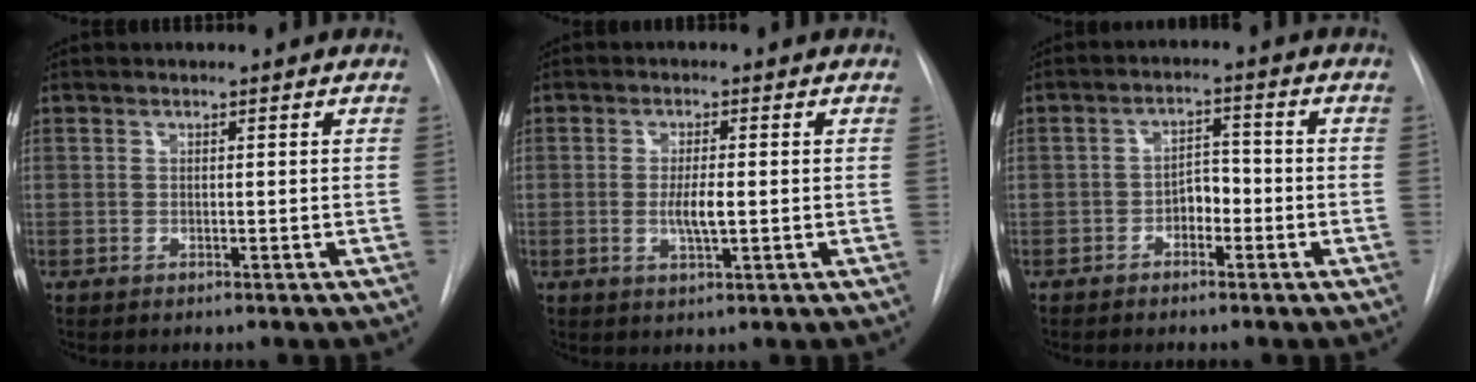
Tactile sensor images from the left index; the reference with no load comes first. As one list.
[{"total": 3.4, "force": [-1.2, 0.5, 3.2], "torque": [-0.062, -0.011, -0.017]}, {"total": 3.7, "force": [-2.4, 1.9, 2.1], "torque": [-0.029, 0.006, -0.043]}]